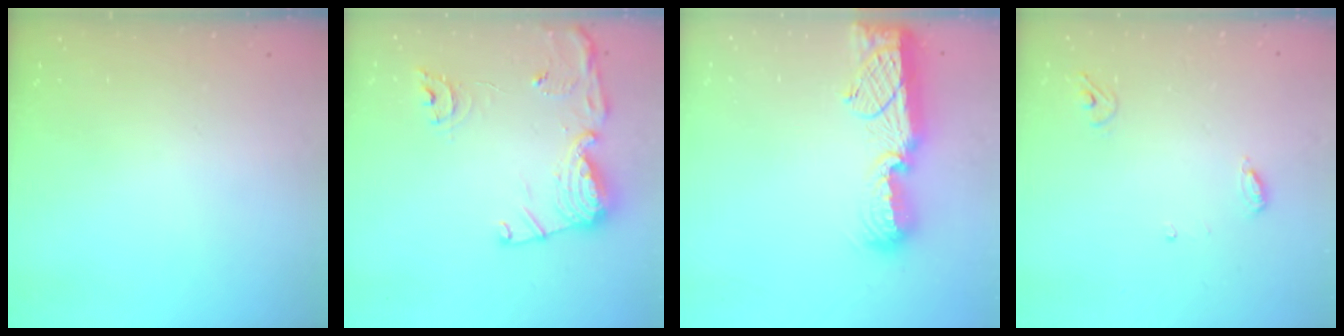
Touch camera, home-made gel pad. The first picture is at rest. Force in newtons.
{"total": 15.1, "press": 15.0, "slide": 1.6}
{"total": 13.4, "press": 13.3, "slide": 0.6}
{"total": 5.0, "press": 5.0, "slide": 0.4}